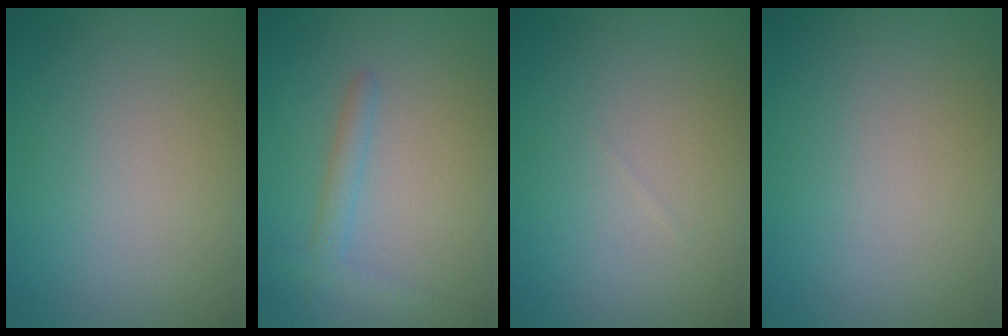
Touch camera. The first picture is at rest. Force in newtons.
{"total": 1.9, "press": 1.9, "slide": 0.1}
{"total": 0.0}
{"total": 0.0}